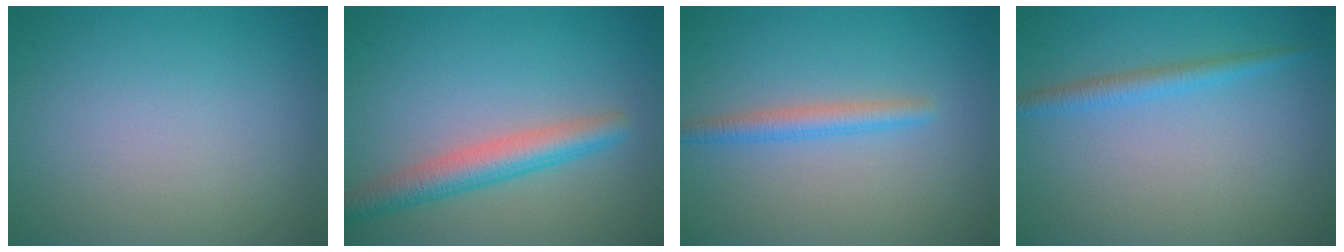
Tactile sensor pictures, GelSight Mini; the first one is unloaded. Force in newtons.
{"total": 3.9, "press": 3.9, "slide": 0.1}
{"total": 2.1, "press": 2.1, "slide": 0.2}
{"total": 1.8, "press": 1.8, "slide": 0.1}